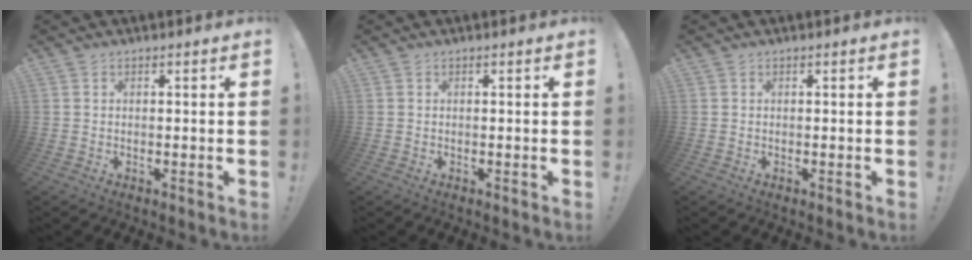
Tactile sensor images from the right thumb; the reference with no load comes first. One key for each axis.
{"total": 0.0}
{"total": 0.0}